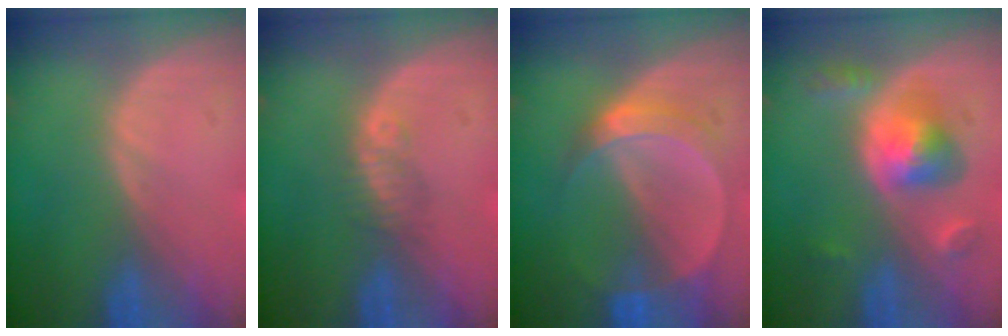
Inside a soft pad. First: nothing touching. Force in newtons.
{"total": 1.8, "press": 1.6, "slide": 0.8}
{"total": 5.7, "press": 5.2, "slide": 2.3}
{"total": 6.1, "press": 5.6, "slide": 2.4}